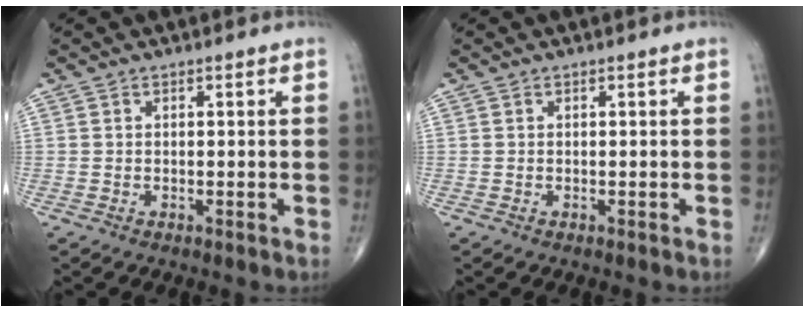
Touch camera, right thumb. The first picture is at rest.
{"total": 0.0}